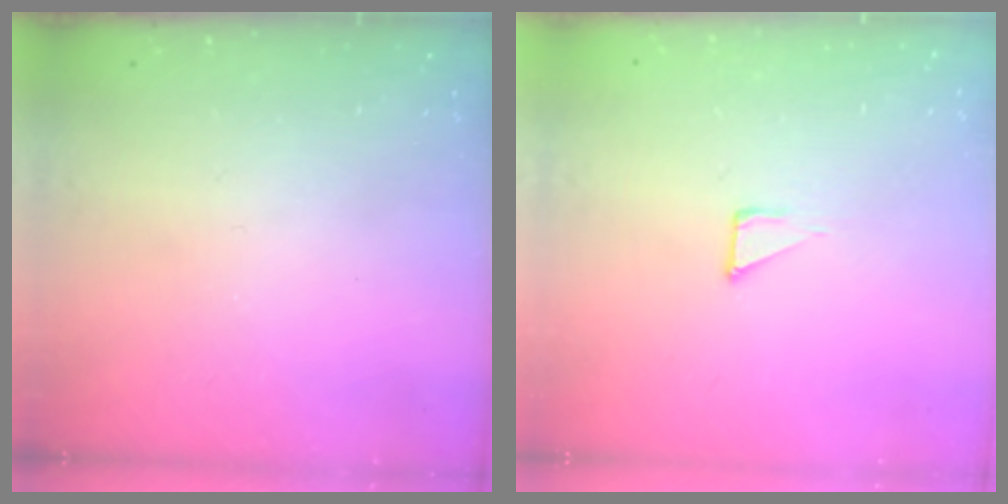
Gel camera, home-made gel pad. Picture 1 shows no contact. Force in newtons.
{"total": 2.3, "press": 2.3, "slide": 0.1}